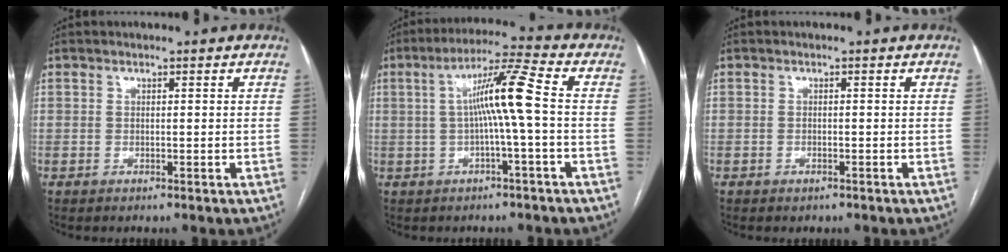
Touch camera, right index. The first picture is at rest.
{"total": 8.4, "force": [0.1, -1.3, 8.3], "torque": [-0.148, 0.014, 0.004]}
{"total": 0.7, "force": [-0.5, 0.4, 0.3], "torque": [-0.008, 0.000, -0.004]}